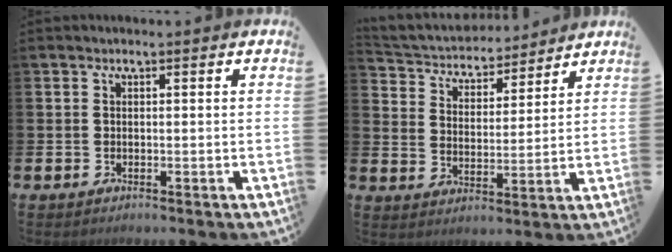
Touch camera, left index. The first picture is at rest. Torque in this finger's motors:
{"motor_torque": [1.01, -1.13, 0.12, 0.07]}